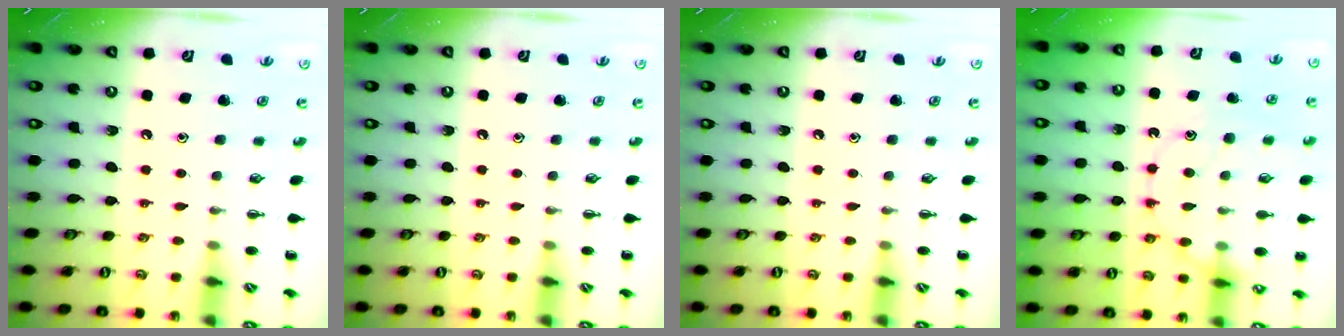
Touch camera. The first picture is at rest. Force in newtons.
{"total": 0.0}
{"total": 0.0}
{"total": 17.1, "press": 17.0, "slide": 1.1}